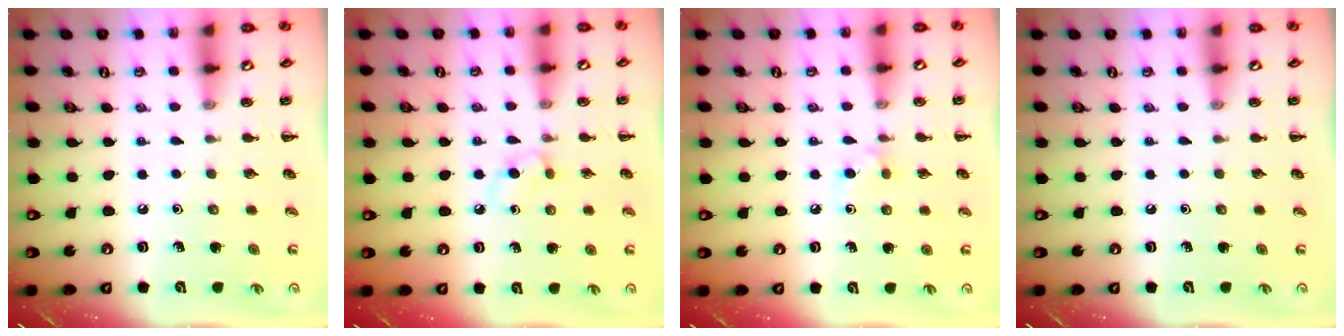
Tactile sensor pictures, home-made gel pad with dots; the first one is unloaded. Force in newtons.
{"total": 2.9, "press": 2.7, "slide": 1.2}
{"total": 5.7, "press": 5.4, "slide": 1.7}
{"total": 0.0}